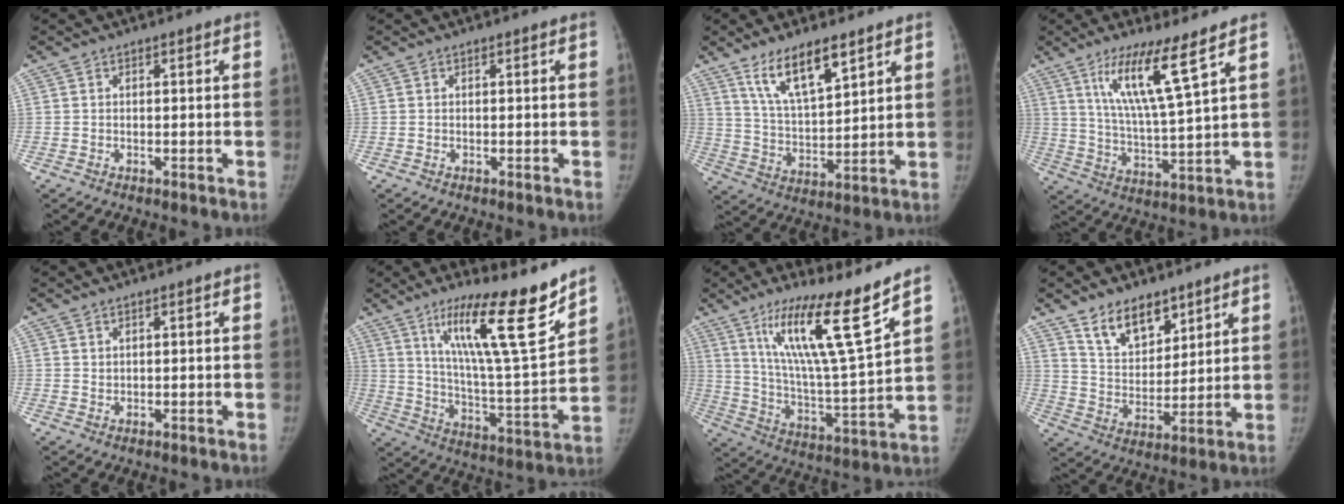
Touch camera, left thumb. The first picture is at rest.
{"total": 0.0}
{"total": 11.5, "force": [7.4, 3.8, 7.9], "torque": [-0.124, -0.043, 0.145]}
{"total": 12.0, "force": [7.0, 0.5, 9.7], "torque": [-0.179, -0.045, 0.137]}
{"total": 0.7, "force": [0.6, 0.3, 0.1], "torque": [0.006, -0.005, 0.010]}
{"total": 20.4, "force": [13.4, 2.7, 15.2], "torque": [-0.216, -0.083, 0.226]}
{"total": 18.6, "force": [11.9, 1.2, 14.3], "torque": [-0.223, -0.076, 0.212]}
{"total": 11.1, "force": [7.7, 6.1, 5.2], "torque": [-0.050, -0.055, 0.144]}